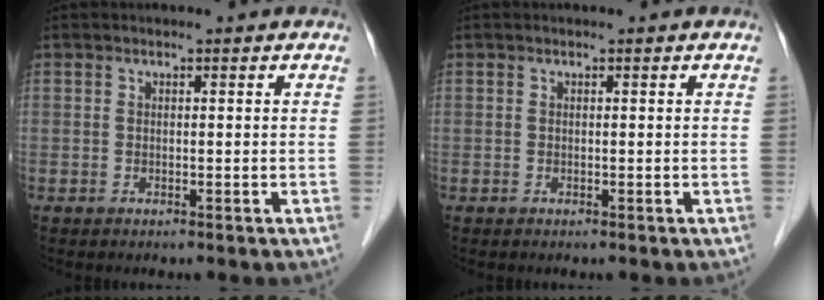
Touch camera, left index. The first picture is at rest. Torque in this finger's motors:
{"motor_torque": [0.01, 0.00, -0.01, 0.00]}